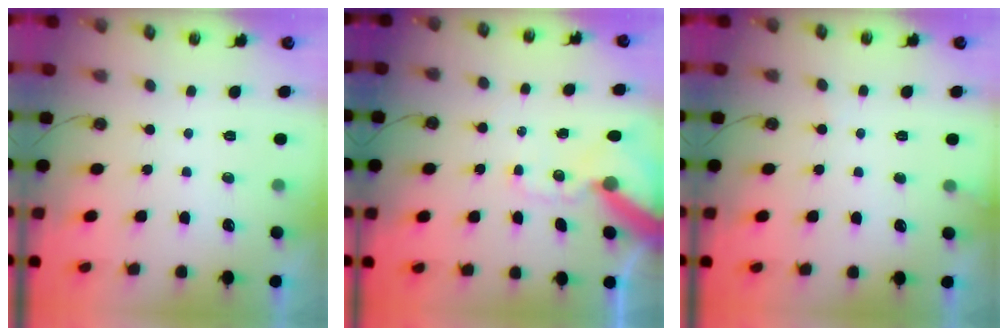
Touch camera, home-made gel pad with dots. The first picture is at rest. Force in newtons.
{"total": 12.2, "press": 12.1, "slide": 1.6}
{"total": 4.3, "press": 4.3, "slide": 0.3}